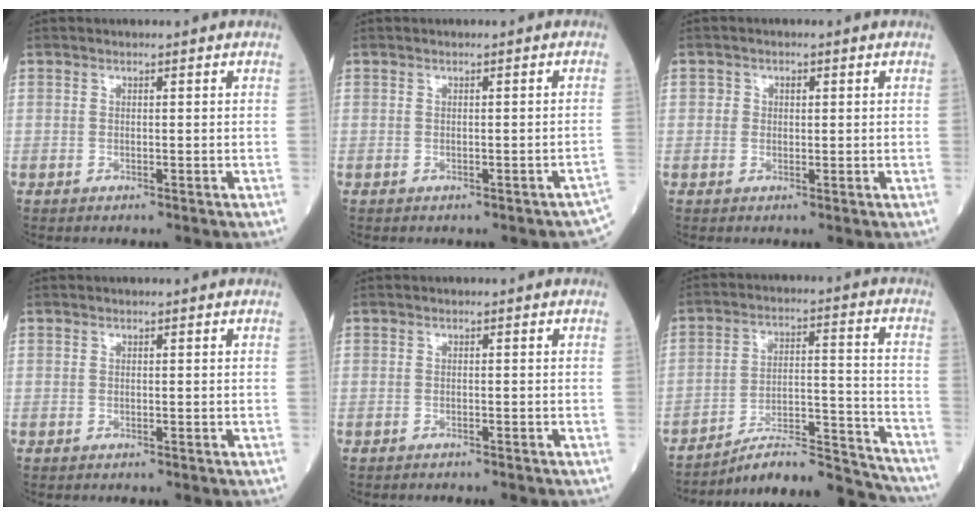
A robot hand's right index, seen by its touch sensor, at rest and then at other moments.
{"total": 1.8, "force": [-1.5, 0.4, 0.9], "torque": [-0.004, 0.010, -0.012]}
{"total": 1.6, "force": [0.3, 1.5, 0.6], "torque": [-0.008, 0.001, 0.002]}
{"total": 0.0}
{"total": 1.8, "force": [-1.6, 0.2, 0.6], "torque": [-0.012, -0.001, -0.020]}
{"total": 16.9, "force": [-16.4, 1.2, 3.7], "torque": [-0.050, 0.036, -0.251]}